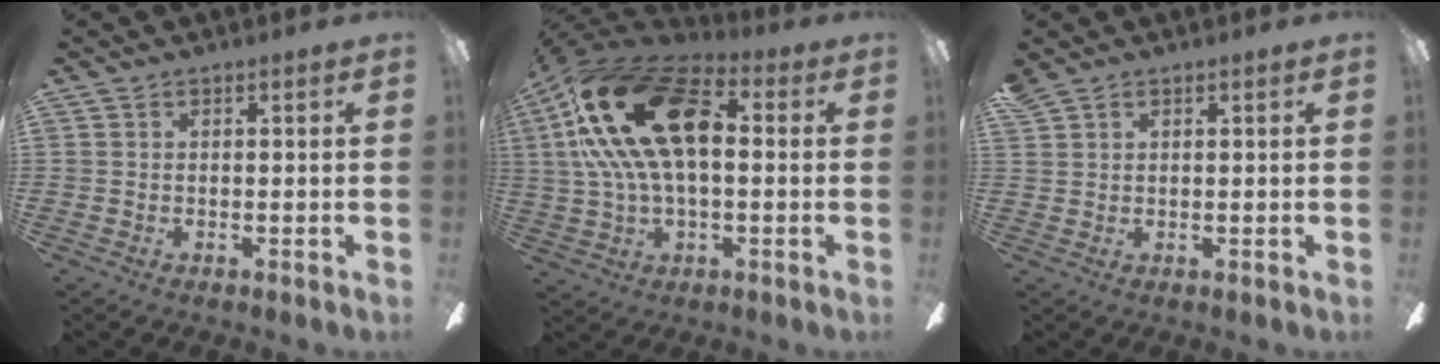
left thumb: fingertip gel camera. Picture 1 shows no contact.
{"total": 25.4, "force": [6.2, 14.3, 20.1], "torque": [-0.399, 0.002, 0.106]}
{"total": 1.8, "force": [1.4, 0.9, 0.5], "torque": [-0.012, -0.002, 0.028]}